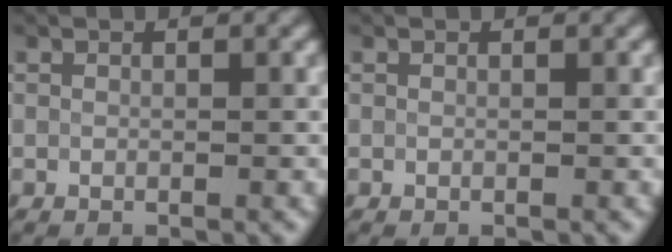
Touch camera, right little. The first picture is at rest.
{"total": 0.0}